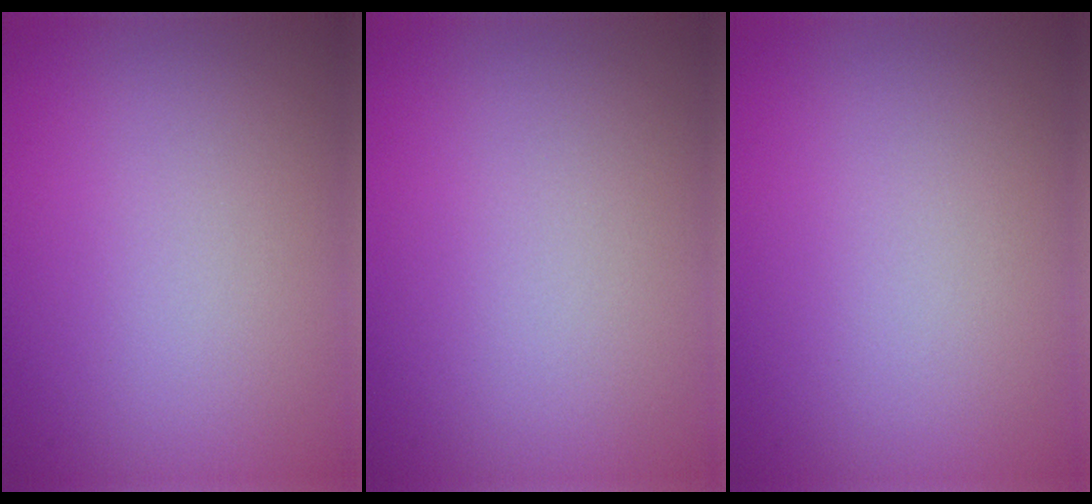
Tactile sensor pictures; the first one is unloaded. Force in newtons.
{"total": 0.0}
{"total": 0.0}